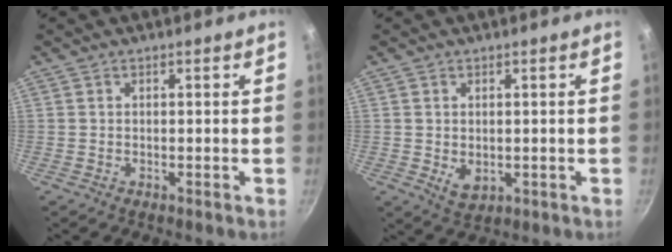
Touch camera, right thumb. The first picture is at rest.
{"total": 3.8, "force": [0.0, 2.6, 2.7], "torque": [-0.042, -0.012, 0.007]}